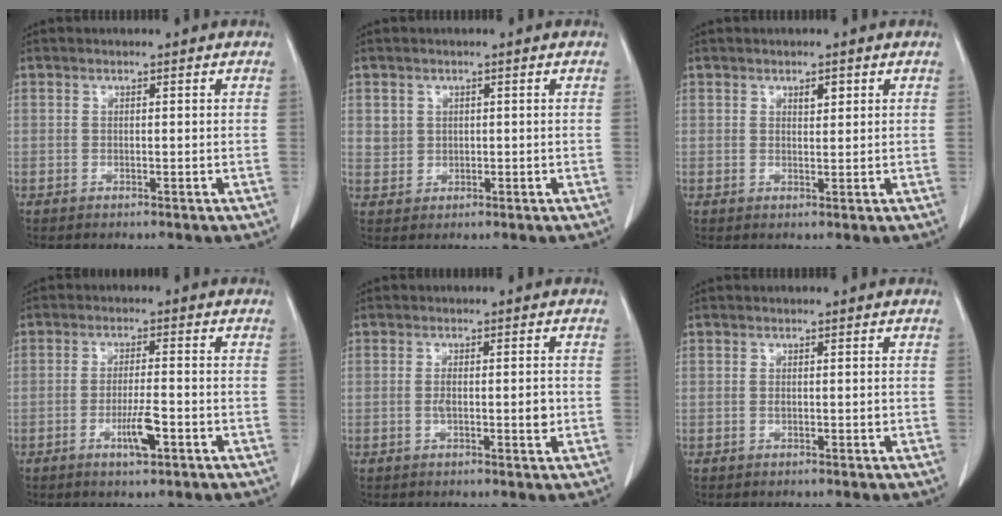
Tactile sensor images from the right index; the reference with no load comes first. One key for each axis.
{"total": 2.3, "fx": 0.9, "fy": 2.1, "fz": 0.2, "tx": 0.004, "ty": 0.002, "tz": 0.016}
{"total": 1.6, "fx": 0.9, "fy": 0.7, "fz": 1.1, "tx": -0.015, "ty": -0.003, "tz": 0.013}
{"total": 4.4, "fx": -2.0, "fy": 0.5, "fz": 3.9, "tx": -0.073, "ty": -0.002, "tz": -0.035}
{"total": 3.6, "fx": -0.5, "fy": 1.0, "fz": 3.4, "tx": -0.059, "ty": -0.001, "tz": -0.008}
{"total": 0.7, "fx": -0.1, "fy": 0.2, "fz": 0.7, "tx": -0.013, "ty": -0.001, "tz": 0.000}